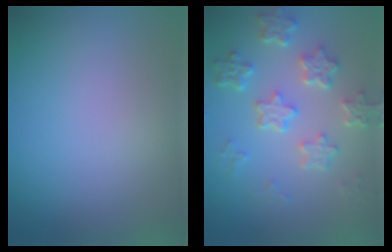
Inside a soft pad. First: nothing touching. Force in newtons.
{"total": 5.6, "press": 4.3, "slide": 3.6}